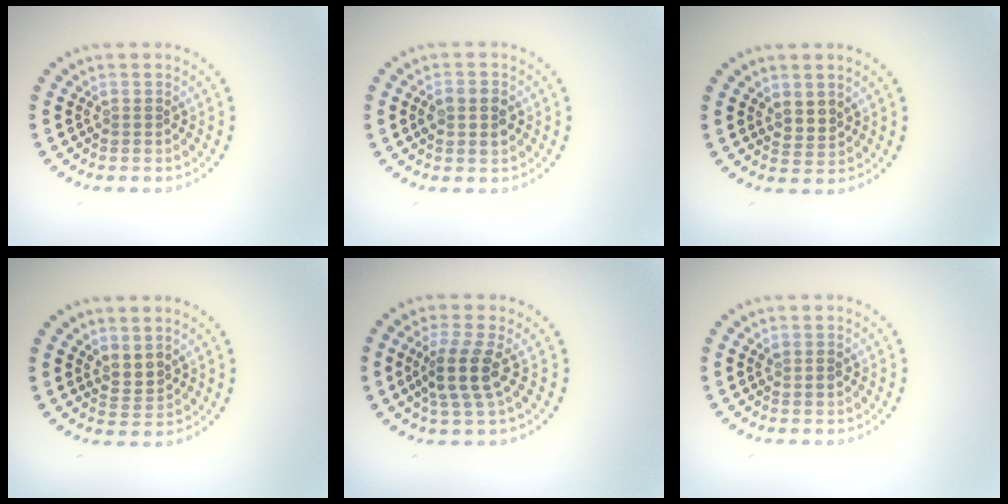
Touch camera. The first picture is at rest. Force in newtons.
{"total": 2.4, "press": 2.4, "slide": 0.2}
{"total": 1.5, "press": 1.3, "slide": 0.9}
{"total": 1.7, "press": 1.3, "slide": 1.0}
{"total": 3.5, "press": 2.8, "slide": 2.2}
{"total": 0.7, "press": 0.7, "slide": 0.2}